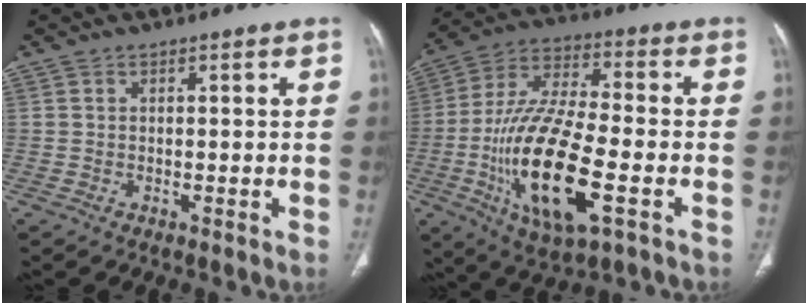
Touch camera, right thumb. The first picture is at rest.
{"total": 21.4, "force": [-5.8, 7.4, 19.2], "torque": [-0.385, 0.012, -0.097]}